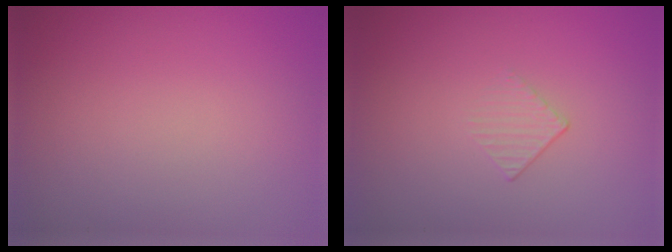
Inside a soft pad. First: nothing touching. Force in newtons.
{"total": 1.2, "press": 0.4, "slide": 1.2}